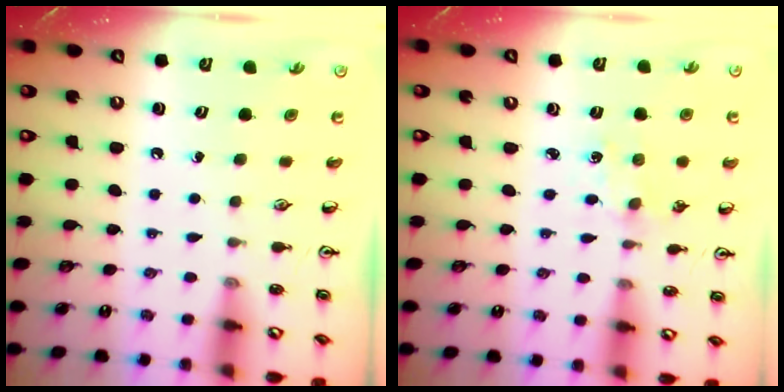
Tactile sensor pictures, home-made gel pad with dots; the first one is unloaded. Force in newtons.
{"total": 1.0, "press": 0.9, "slide": 0.2}